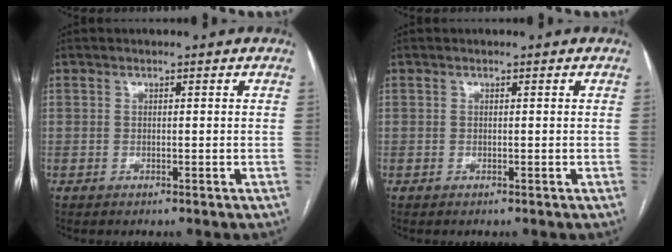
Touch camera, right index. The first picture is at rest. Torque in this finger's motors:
{"motor_torque": [-0.03, -0.03, 0.00, 0.01]}